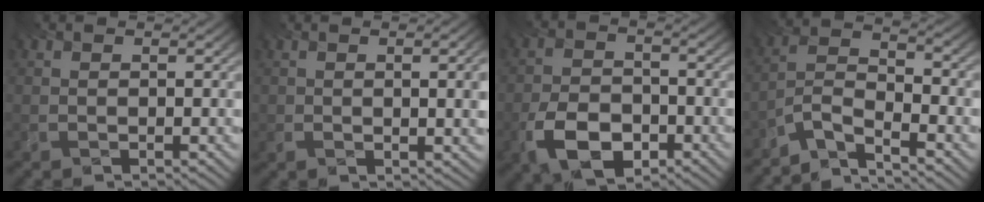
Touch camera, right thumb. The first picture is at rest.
{"total": 5.4, "force": [0.9, 1.5, 5.1], "torque": [-0.061, 0.015, 0.008]}
{"total": 7.5, "force": [-5.1, 4.2, 3.7], "torque": [-0.073, -0.022, -0.098]}
{"total": 5.7, "force": [-5.6, 0.2, 1.3], "torque": [-0.022, -0.001, -0.126]}